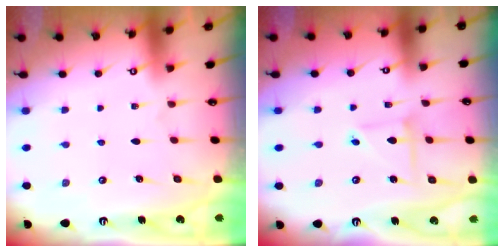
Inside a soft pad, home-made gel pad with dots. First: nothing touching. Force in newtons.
{"total": 3.9, "press": 3.9, "slide": 0.4}